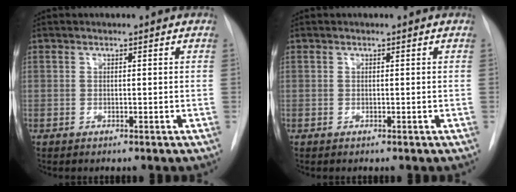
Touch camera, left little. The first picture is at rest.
{"total": 0.0}